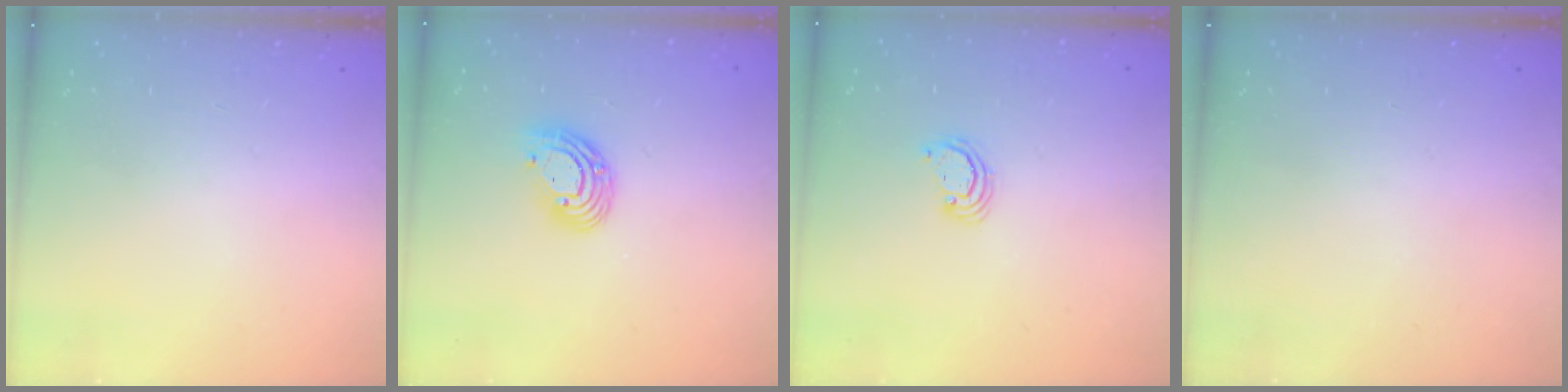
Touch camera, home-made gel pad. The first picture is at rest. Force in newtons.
{"total": 9.5, "press": 9.4, "slide": 1.7}
{"total": 2.3, "press": 2.3, "slide": 0.2}
{"total": 0.0}